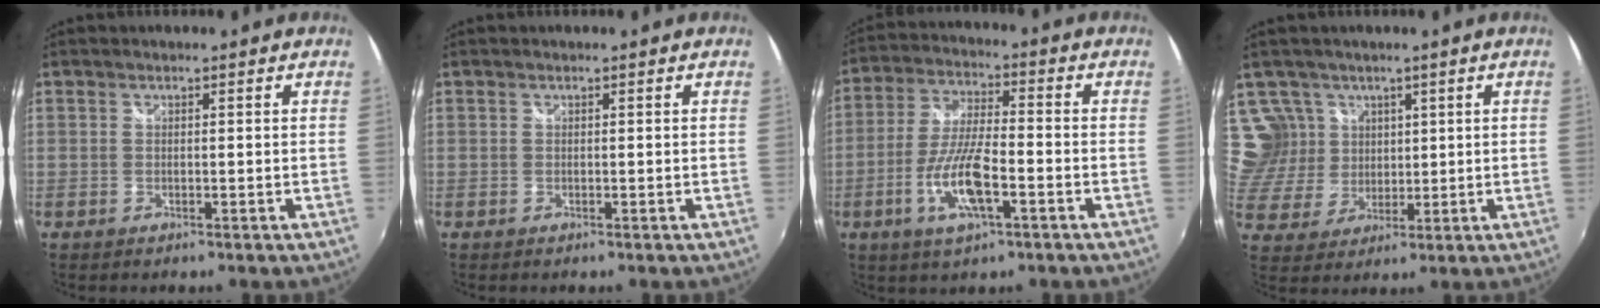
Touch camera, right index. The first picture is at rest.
{"total": 0.0}
{"total": 11.4, "force": [-4.3, 3.0, 10.1], "torque": [-0.211, -0.005, -0.084]}
{"total": 9.6, "force": [5.2, 7.8, 1.9], "torque": [-0.046, 0.019, 0.120]}